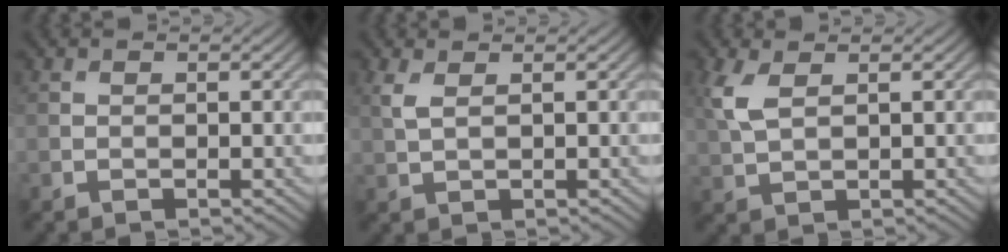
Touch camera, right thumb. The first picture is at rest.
{"total": 2.0, "force": [1.0, 0.7, 1.6], "torque": [-0.047, 0.003, 0.021]}
{"total": 3.8, "force": [1.5, 1.7, 3.1], "torque": [-0.088, 0.005, 0.032]}